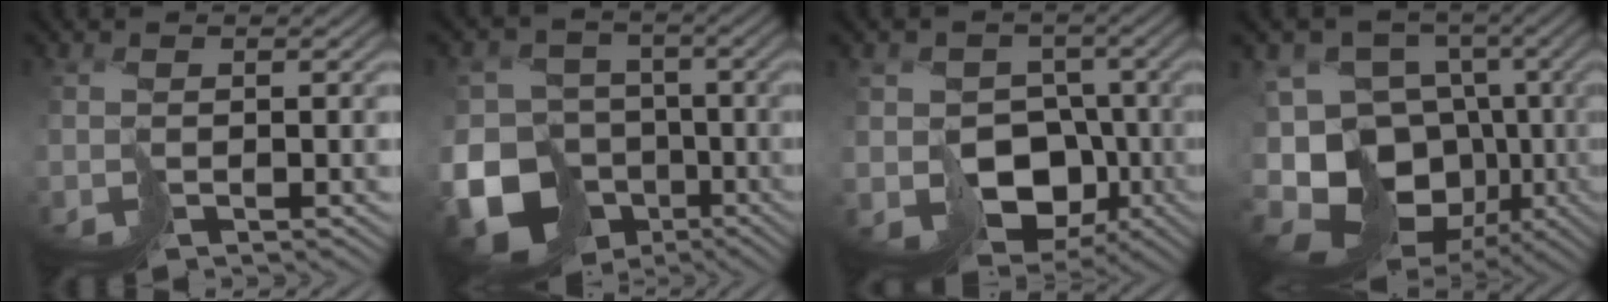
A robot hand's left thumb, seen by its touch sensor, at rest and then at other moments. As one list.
[{"total": 17.0, "force": [-8.0, 13.3, 6.7], "torque": [-0.186, -0.052, -0.118]}, {"total": 10.8, "force": [-3.8, 8.8, 4.9], "torque": [-0.100, -0.022, -0.065]}, {"total": 17.1, "force": [-7.7, 12.1, 9.2], "torque": [-0.200, -0.014, -0.104]}]